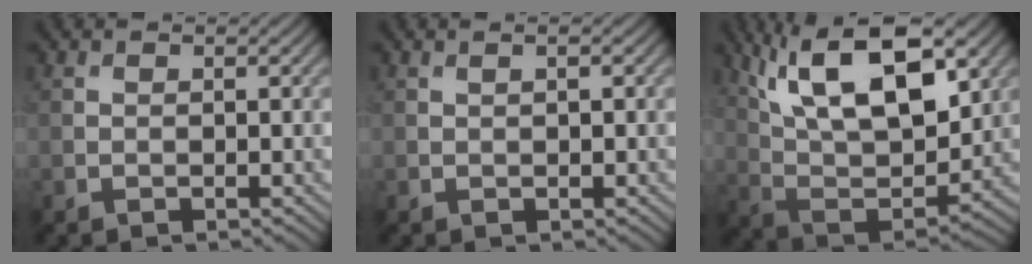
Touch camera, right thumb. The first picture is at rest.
{"total": 0.7, "force": [0.2, 0.1, 0.7], "torque": [-0.013, 0.005, 0.003]}
{"total": 17.1, "force": [8.4, 7.5, 12.9], "torque": [-0.247, 0.012, 0.140]}